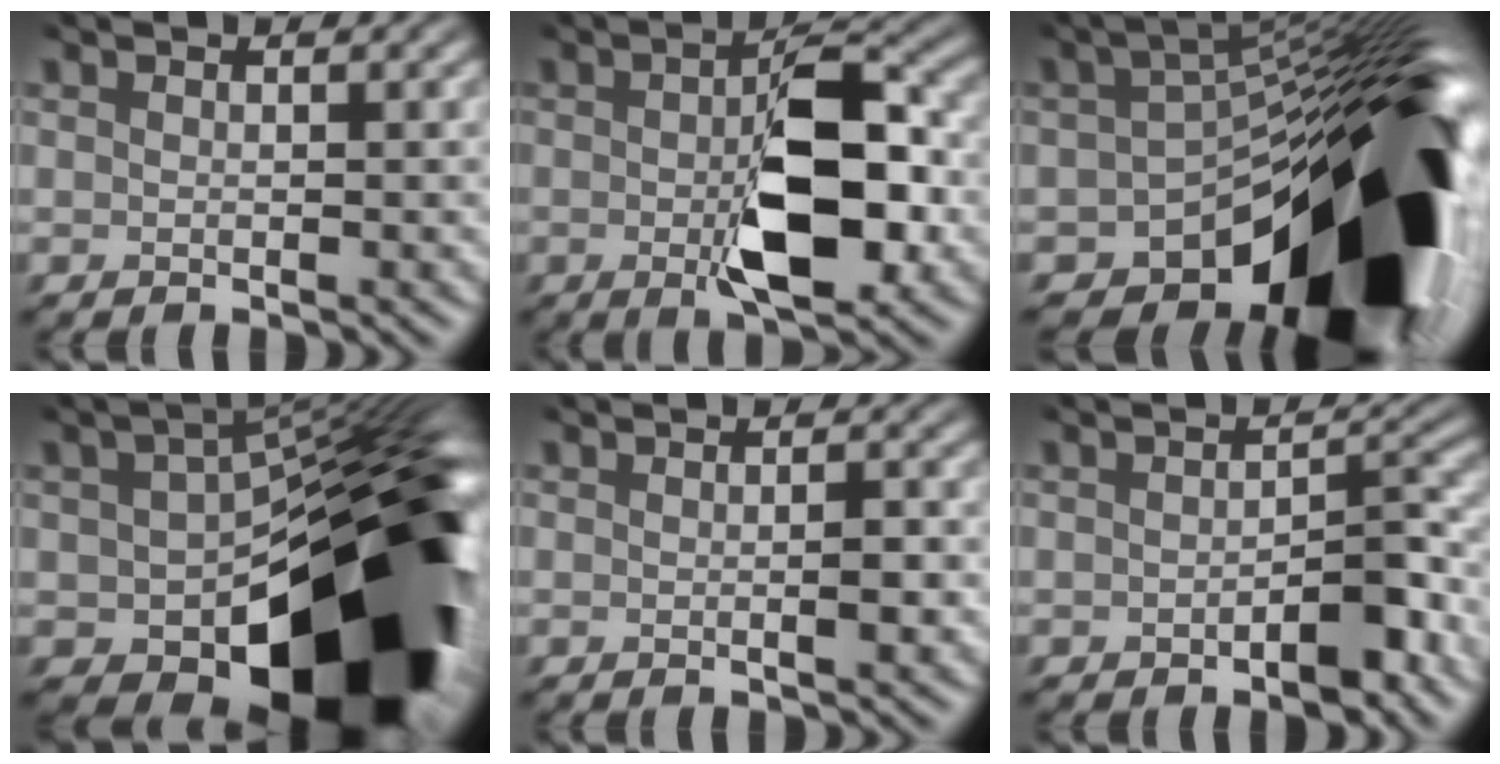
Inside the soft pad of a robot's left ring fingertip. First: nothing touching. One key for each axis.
{"total": 8.3, "fx": -1.4, "fy": 3.5, "fz": 7.4, "tx": -0.116, "ty": -0.001, "tz": -0.019}
{"total": 20.8, "fx": -10.1, "fy": 9.1, "fz": 15.8, "tx": -0.210, "ty": -0.033, "tz": -0.156}
{"total": 20.1, "fx": -6.7, "fy": 10.9, "fz": 15.5, "tx": -0.204, "ty": -0.039, "tz": -0.078}
{"total": 1.4, "fx": -0.6, "fy": 0.3, "fz": 1.3, "tx": -0.022, "ty": -0.001, "tz": -0.003}
{"total": 4.2, "fx": -2.2, "fy": 2.1, "fz": 2.9, "tx": -0.037, "ty": 0.000, "tz": -0.029}